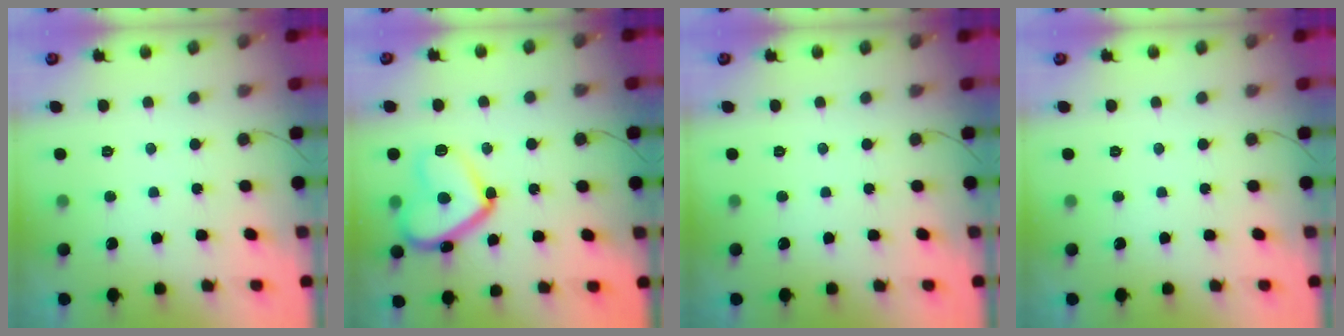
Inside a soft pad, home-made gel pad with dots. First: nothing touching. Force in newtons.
{"total": 16.8, "press": 16.8, "slide": 1.2}
{"total": 0.0}
{"total": 0.0}